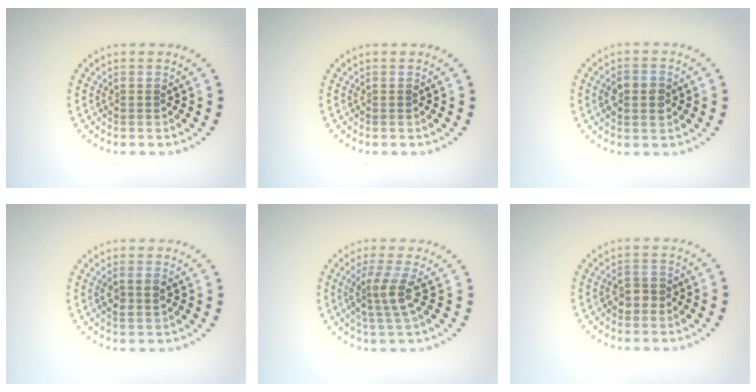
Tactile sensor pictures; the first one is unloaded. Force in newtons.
{"total": 0.0}
{"total": 3.1, "press": 3.1, "slide": 0.1}
{"total": 1.6, "press": 1.6, "slide": 0.4}
{"total": 3.0, "press": 2.3, "slide": 1.9}
{"total": 1.7, "press": 1.6, "slide": 0.5}